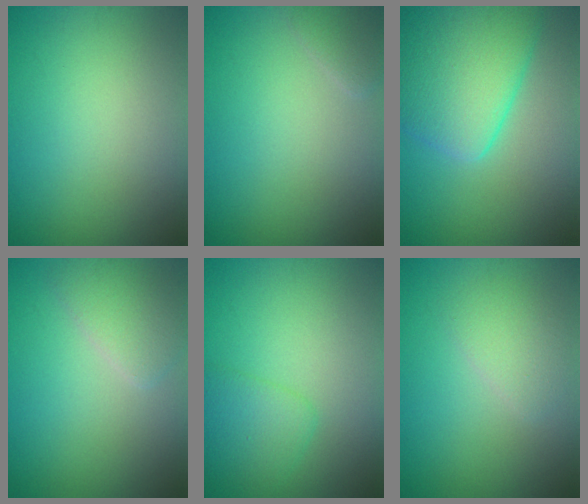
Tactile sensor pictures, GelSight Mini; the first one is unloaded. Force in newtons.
{"total": 1.3, "press": 1.3, "slide": 0.2}
{"total": 8.2, "press": 8.2, "slide": 0.4}
{"total": 2.5, "press": 2.5, "slide": 0.1}
{"total": 2.6, "press": 2.6, "slide": 0.0}
{"total": 1.9, "press": 1.9, "slide": 0.1}